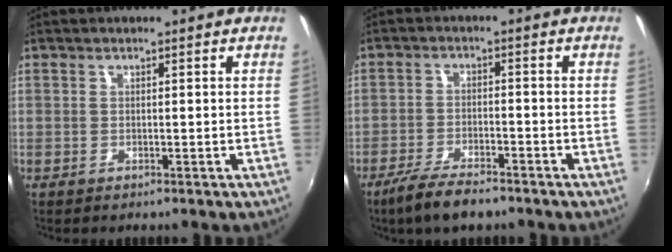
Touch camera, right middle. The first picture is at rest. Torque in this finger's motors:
{"motor_torque": [0.49, -0.55, -0.04, 0.00]}